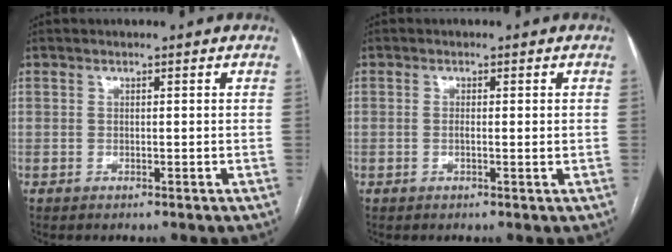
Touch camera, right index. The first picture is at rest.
{"total": 2.2, "force": [-0.1, 0.5, 2.1], "torque": [-0.036, -0.001, 0.000]}